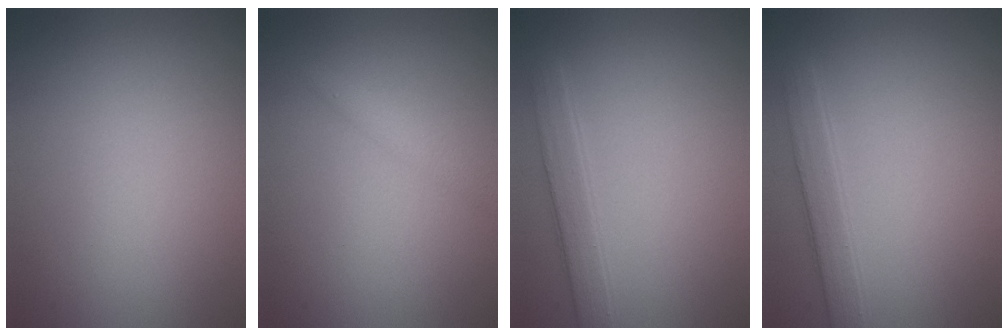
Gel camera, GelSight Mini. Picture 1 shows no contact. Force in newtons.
{"total": 1.4, "press": 1.4, "slide": 0.0}
{"total": 2.5, "press": 2.5, "slide": 0.1}
{"total": 2.5, "press": 2.5, "slide": 0.1}